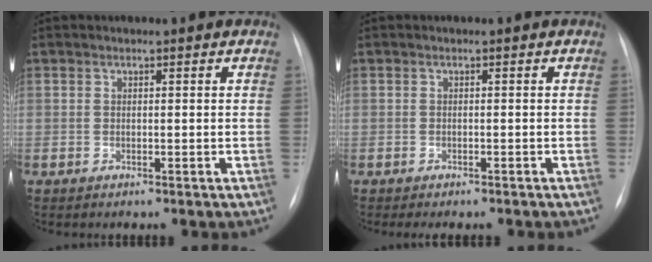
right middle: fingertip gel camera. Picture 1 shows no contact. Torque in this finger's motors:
{"motor_torque": [0.17, -0.14, 0.00, 0.01]}